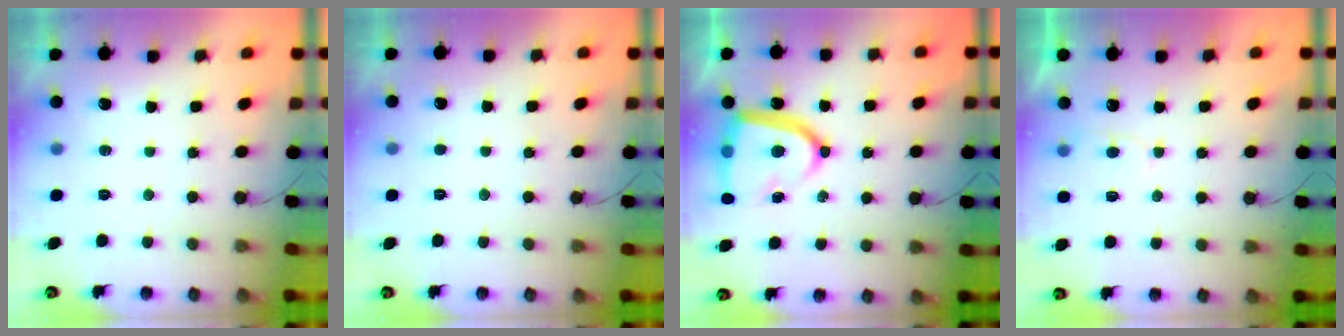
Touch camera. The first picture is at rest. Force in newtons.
{"total": 0.7, "press": 0.7, "slide": 0.1}
{"total": 16.7, "press": 16.6, "slide": 1.5}
{"total": 2.7, "press": 2.7, "slide": 0.3}